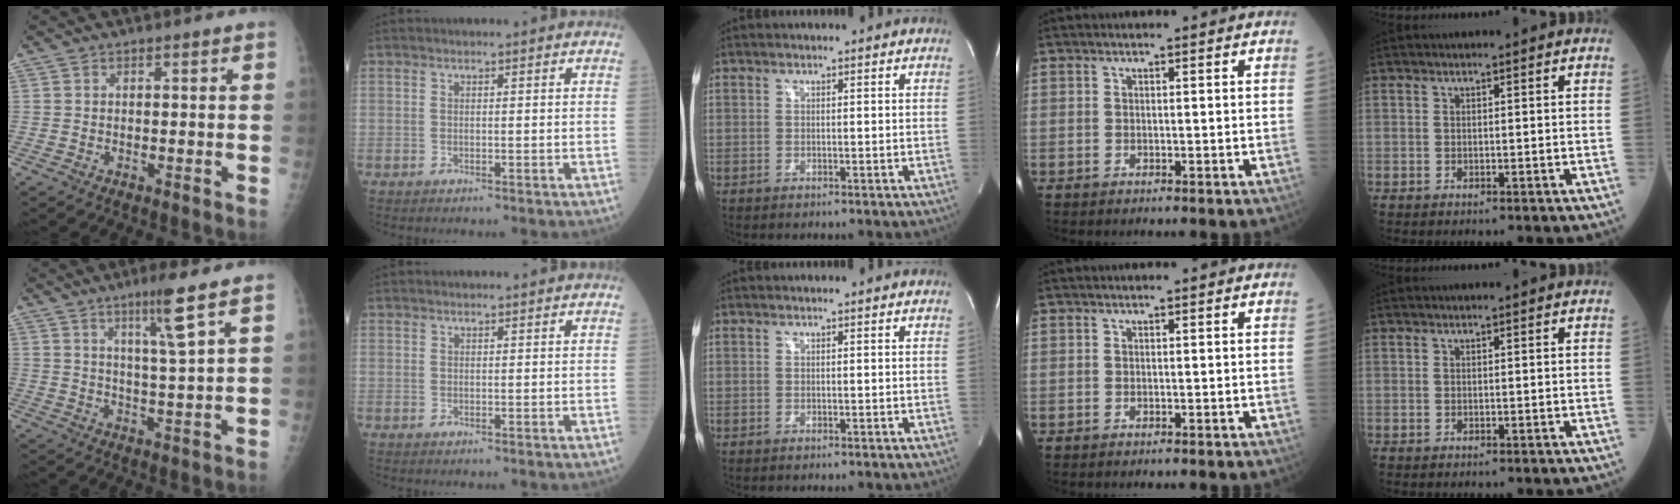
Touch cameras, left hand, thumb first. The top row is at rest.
{"thumb": {"total": 7.4, "force": [4.2, -0.7, 6.0], "torque": [-0.107, -0.030, 0.078]}, "index": {"total": 1.2, "force": [1.2, 0.0, 0.0], "torque": [-0.008, 0.006, 0.017]}}